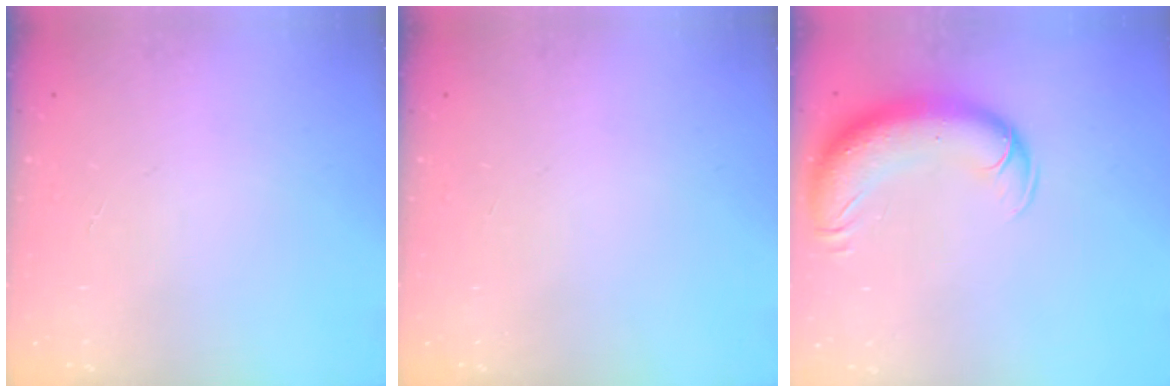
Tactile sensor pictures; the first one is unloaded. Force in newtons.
{"total": 0.0}
{"total": 15.2, "press": 14.8, "slide": 3.6}